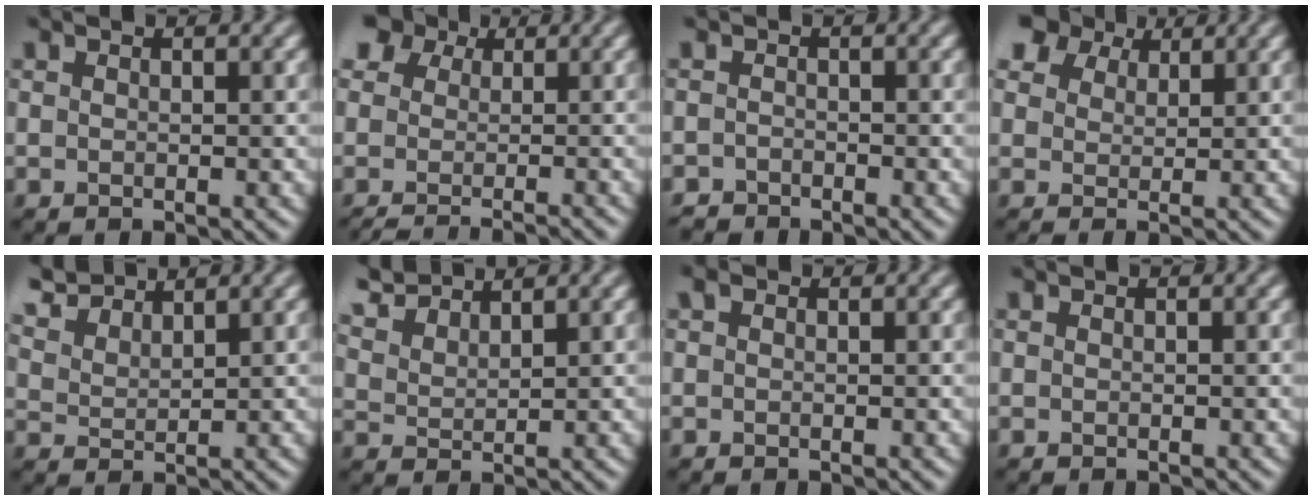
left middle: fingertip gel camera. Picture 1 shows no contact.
{"total": 5.1, "force": [-1.6, 3.8, 3.1], "torque": [-0.025, -0.003, -0.022]}
{"total": 2.0, "force": [-1.8, 1.0, -0.1], "torque": [0.012, 0.008, -0.032]}
{"total": 4.6, "force": [3.3, 2.7, 1.8], "torque": [-0.040, 0.007, 0.047]}
{"total": 5.1, "force": [4.5, 1.6, 1.6], "torque": [-0.050, 0.003, 0.094]}
{"total": 4.5, "force": [4.1, 1.3, 1.4], "torque": [-0.042, 0.005, 0.086]}
{"total": 0.6, "force": [0.3, 0.4, 0.3], "torque": [-0.002, 0.001, 0.002]}
{"total": 0.0}